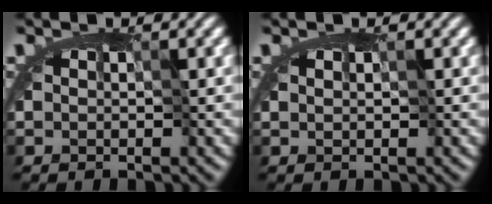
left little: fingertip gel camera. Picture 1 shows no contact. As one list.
[{"total": 0.0}]